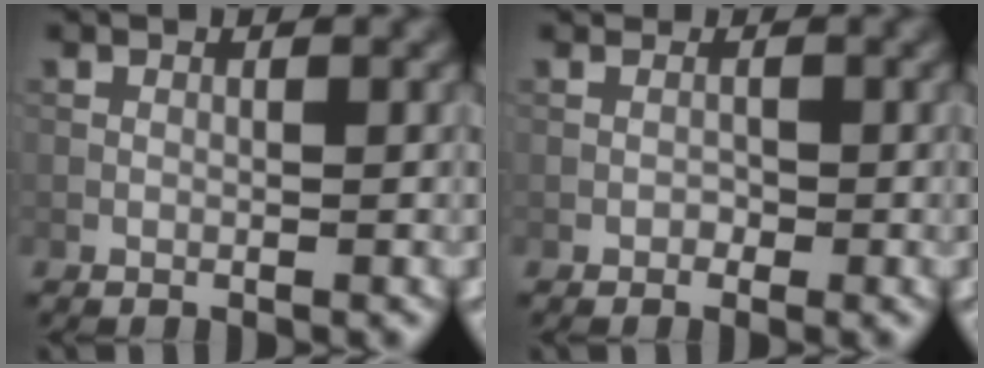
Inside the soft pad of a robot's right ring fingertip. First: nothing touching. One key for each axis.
{"total": 0.9, "fx": -0.2, "fy": 0.9, "fz": 0.1, "tx": 0.007, "ty": 0.000, "tz": -0.008}